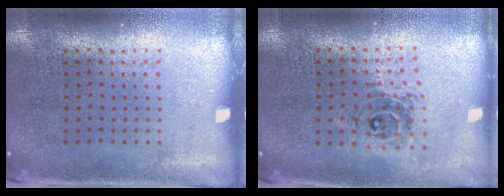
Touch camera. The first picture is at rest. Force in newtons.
{"total": 0.7, "press": 0.7, "slide": 0.1}